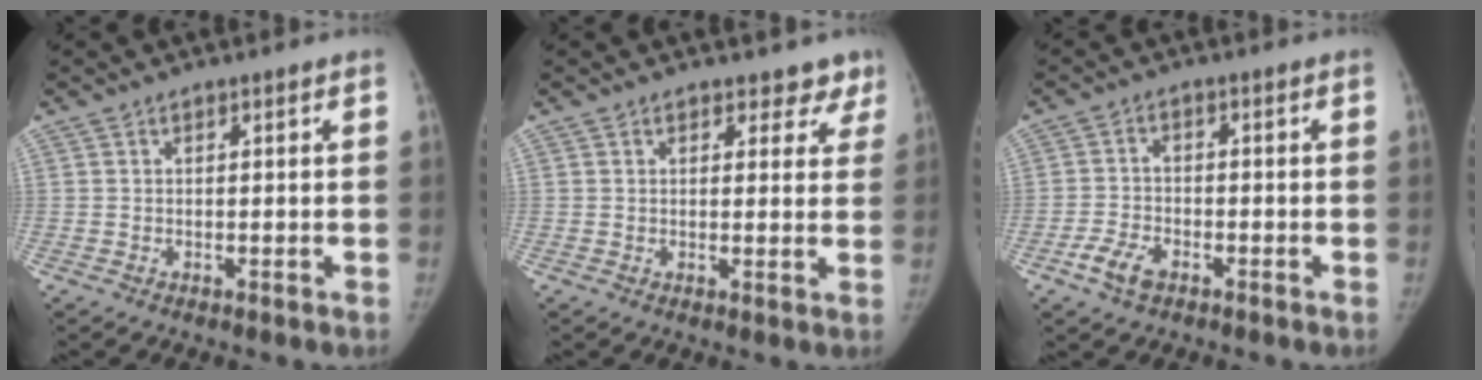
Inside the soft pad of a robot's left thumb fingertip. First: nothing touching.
{"total": 4.6, "force": [3.7, 2.6, 0.5], "torque": [0.035, -0.019, 0.031]}
{"total": 5.3, "force": [-3.0, 3.0, 3.1], "torque": [-0.061, 0.013, -0.057]}